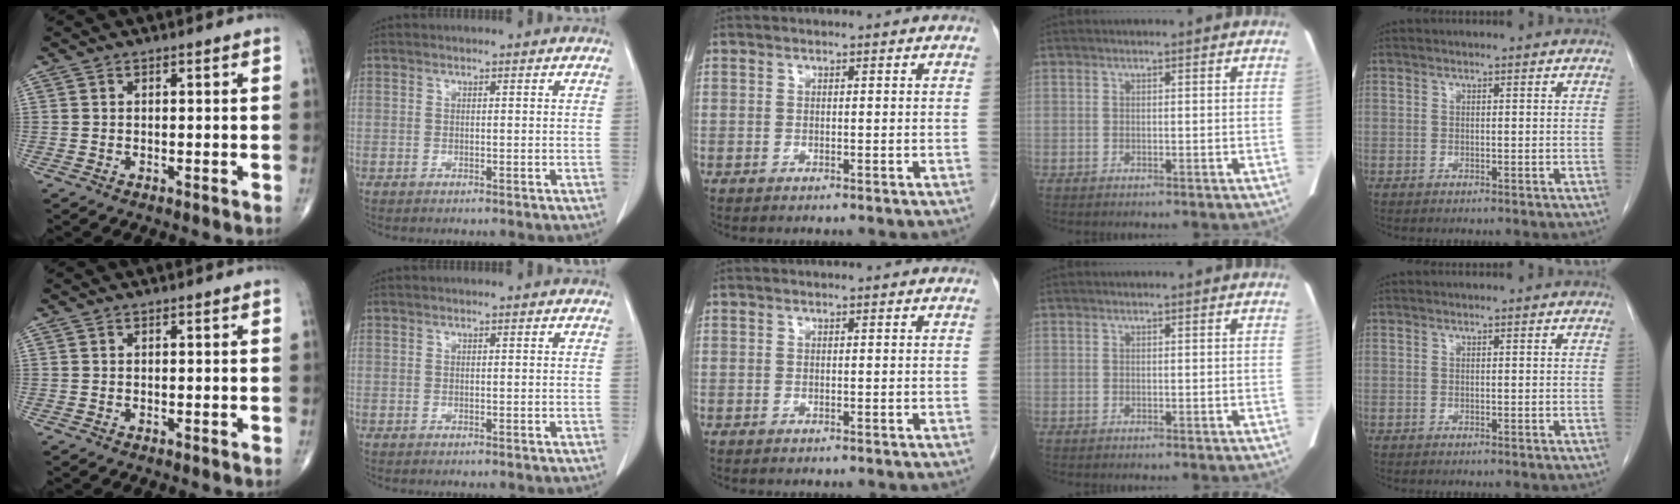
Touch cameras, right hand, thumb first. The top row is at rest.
{}